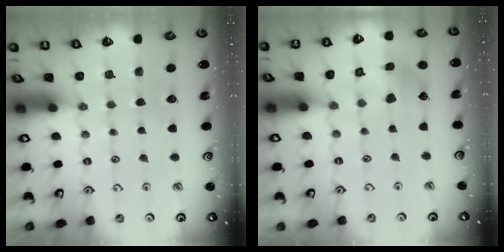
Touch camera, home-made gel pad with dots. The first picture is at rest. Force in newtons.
{"total": 6.5, "press": 6.5, "slide": 0.6}